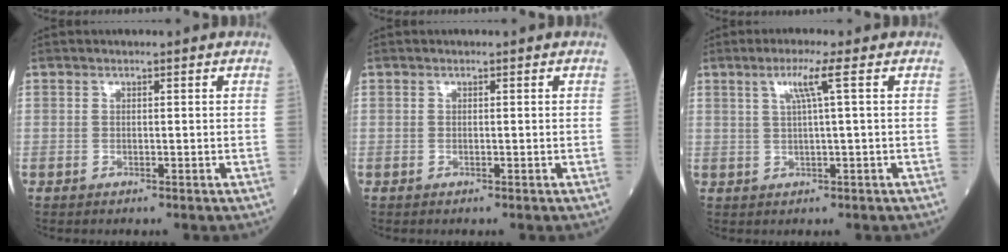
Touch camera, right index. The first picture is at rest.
{"total": 0.0}
{"total": 3.9, "force": [1.4, -0.9, 3.5], "torque": [-0.072, 0.004, 0.028]}